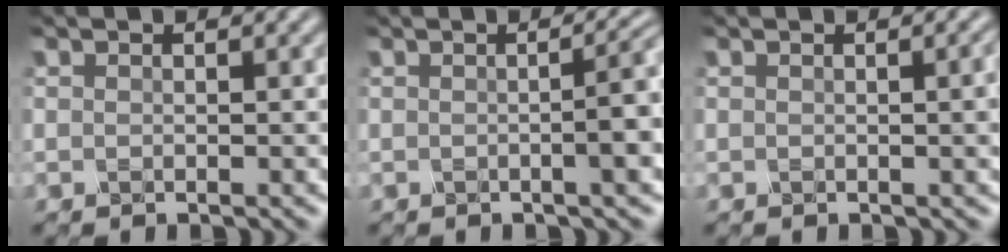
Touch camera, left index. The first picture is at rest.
{"total": 5.9, "force": [0.1, 2.2, 5.5], "torque": [-0.034, 0.027, -0.014]}
{"total": 4.6, "force": [0.9, 2.2, 3.9], "torque": [-0.021, 0.025, -0.006]}